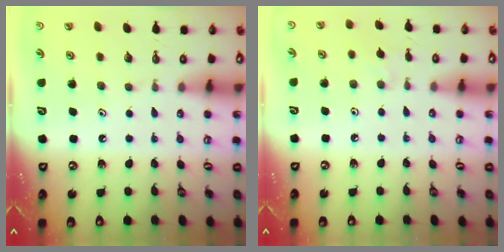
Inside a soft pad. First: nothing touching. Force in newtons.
{"total": 2.3, "press": 2.3, "slide": 0.6}